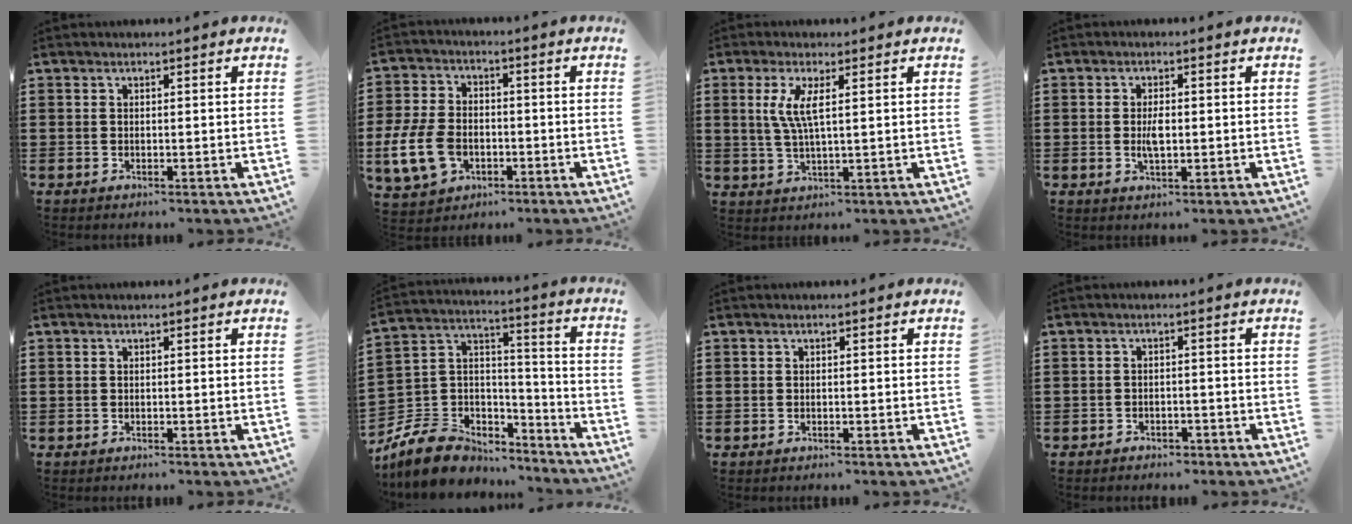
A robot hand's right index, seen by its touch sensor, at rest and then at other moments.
{"total": 8.7, "force": [-2.5, 6.0, 5.8], "torque": [-0.155, 0.002, -0.052]}
{"total": 5.0, "force": [1.3, 1.0, 4.7], "torque": [-0.103, -0.003, 0.017]}
{"total": 3.2, "force": [-0.1, 1.4, 2.9], "torque": [-0.062, 0.000, -0.006]}
{"total": 0.0}
{"total": 9.2, "force": [-7.1, 5.5, 2.0], "torque": [-0.075, 0.013, -0.139]}
{"total": 0.0}
{"total": 1.5, "force": [-1.4, 0.5, 0.0], "torque": [-0.006, 0.003, -0.032]}